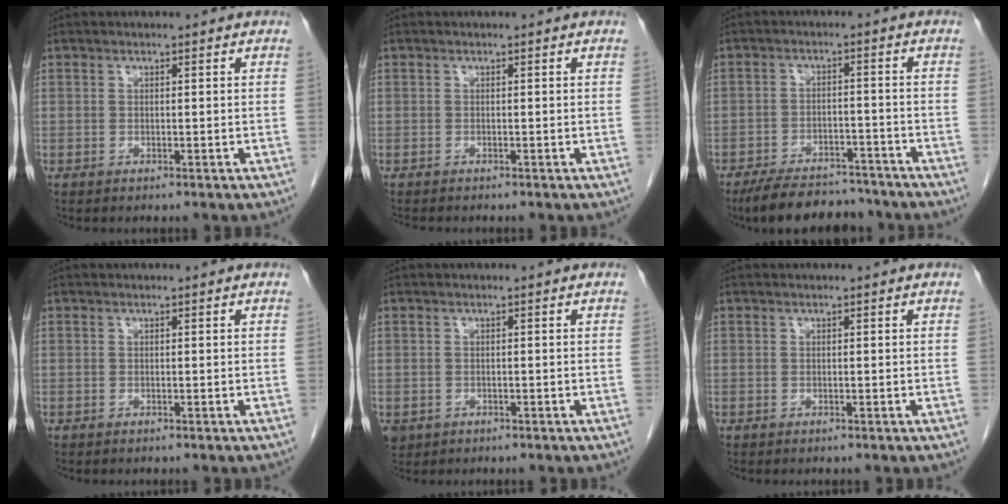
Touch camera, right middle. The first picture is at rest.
{"total": 1.5, "force": [-1.4, 0.1, 0.6], "torque": [-0.016, -0.006, -0.019]}
{"total": 11.2, "force": [-10.0, 3.5, 3.8], "torque": [-0.056, 0.004, -0.146]}
{"total": 0.0}
{"total": 2.8, "force": [-1.3, 2.3, 0.8], "torque": [-0.017, -0.001, -0.016]}
{"total": 0.0}